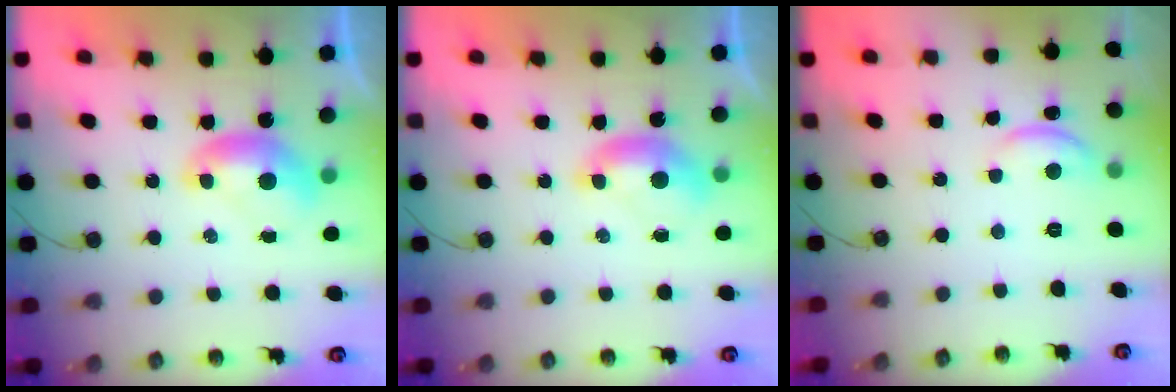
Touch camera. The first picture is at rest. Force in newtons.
{"total": 0.6, "press": 0.1, "slide": 0.6}
{"total": 2.9, "press": 2.9, "slide": 0.4}